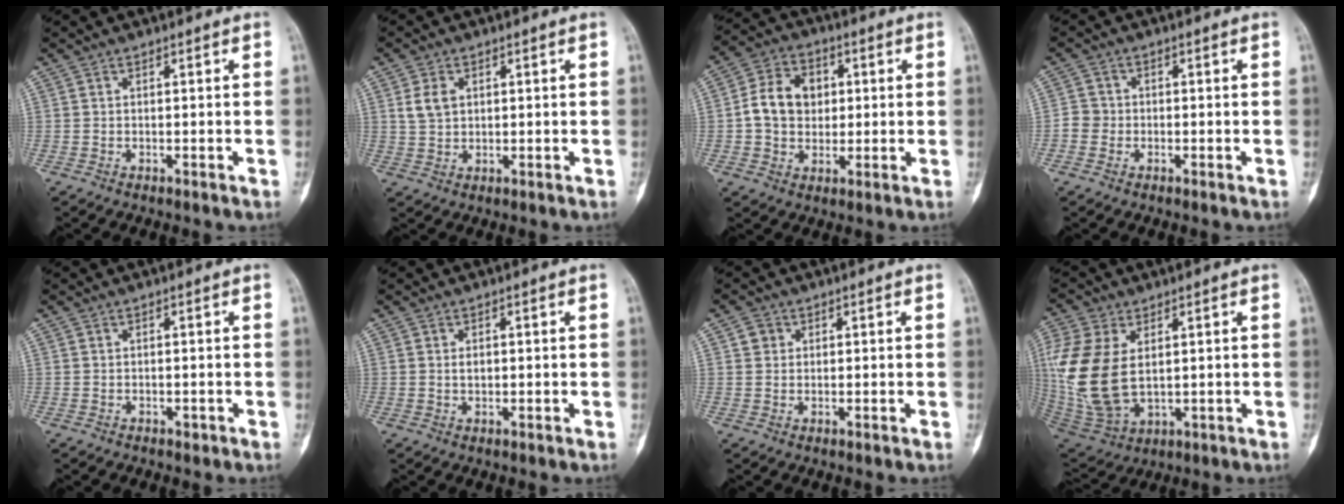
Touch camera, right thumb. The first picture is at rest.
{"total": 4.1, "force": [1.3, 3.0, 2.5], "torque": [-0.040, 0.000, 0.029]}
{"total": 10.3, "force": [0.8, 8.3, 6.1], "torque": [-0.076, 0.012, 0.006]}
{"total": 2.7, "force": [-0.6, 2.5, 0.6], "torque": [0.005, 0.009, -0.020]}
{"total": 0.6, "force": [-0.4, 0.5, 0.2], "torque": [-0.002, 0.002, -0.004]}
{"total": 1.3, "force": [0.2, 0.9, 0.9], "torque": [-0.007, 0.000, 0.005]}
{"total": 2.0, "force": [0.6, 1.8, 0.5], "torque": [0.002, 0.001, 0.007]}
{"total": 16.8, "force": [2.5, 10.2, 13.2], "torque": [-0.301, -0.016, 0.064]}